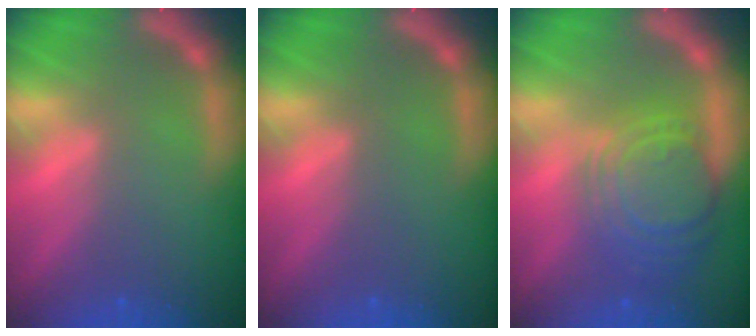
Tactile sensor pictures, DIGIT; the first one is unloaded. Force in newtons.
{"total": 0.0}
{"total": 9.1}